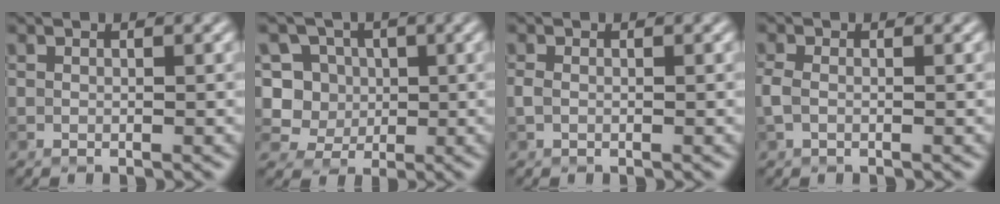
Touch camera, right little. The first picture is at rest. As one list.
[{"total": 6.6, "force": [1.0, 6.2, 2.1], "torque": [-0.032, 0.023, 0.006]}, {"total": 0.8, "force": [-0.2, 0.5, 0.5], "torque": [-0.013, -0.001, -0.006]}, {"total": 1.4, "force": [-0.4, 0.8, 1.0], "torque": [-0.025, 0.001, -0.012]}]